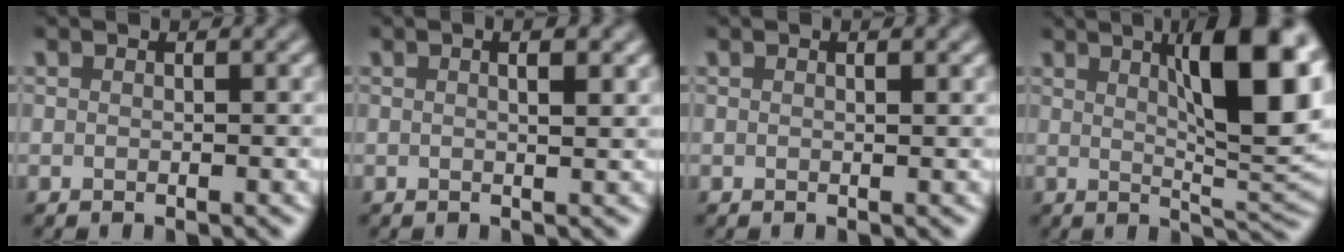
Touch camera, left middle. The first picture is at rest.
{"total": 2.4, "force": [0.9, 0.8, 2.0], "torque": [-0.013, 0.002, -0.002]}
{"total": 0.7, "force": [0.3, 0.2, 0.6], "torque": [-0.008, 0.000, 0.005]}
{"total": 10.8, "force": [3.5, 2.9, 9.8], "torque": [-0.133, 0.003, 0.059]}